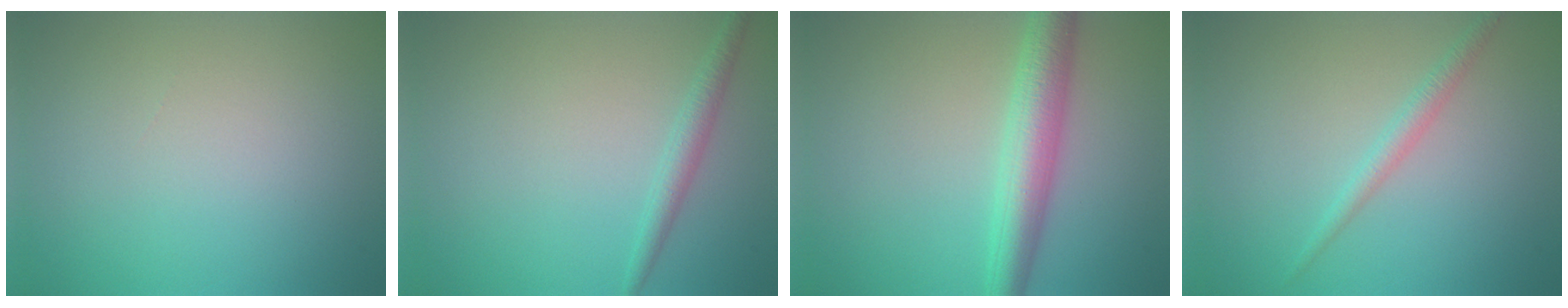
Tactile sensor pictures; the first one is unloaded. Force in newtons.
{"total": 1.8, "press": 1.8, "slide": 0.0}
{"total": 4.9, "press": 4.9, "slide": 0.0}
{"total": 1.6, "press": 1.6, "slide": 0.1}